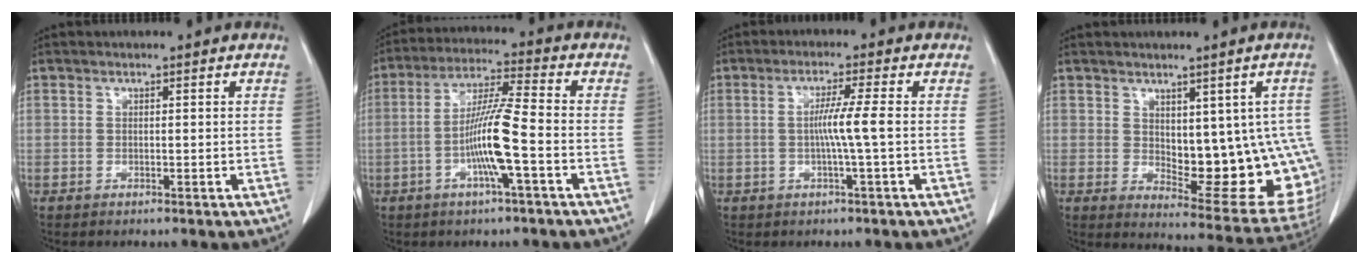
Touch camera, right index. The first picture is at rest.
{"total": 10.0, "force": [-2.7, -0.2, 9.6], "torque": [-0.188, 0.003, -0.052]}
{"total": 4.4, "force": [-0.4, -1.1, 4.2], "torque": [-0.076, 0.001, -0.006]}
{"total": 15.9, "force": [0.1, 7.2, 14.2], "torque": [-0.137, 0.004, 0.028]}